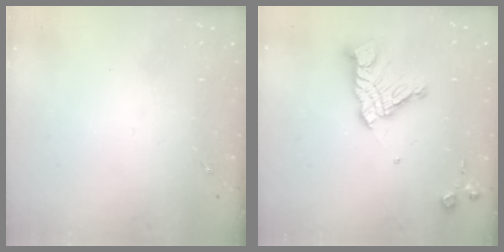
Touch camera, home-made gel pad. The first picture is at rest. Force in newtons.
{"total": 14.5, "press": 14.5, "slide": 1.3}